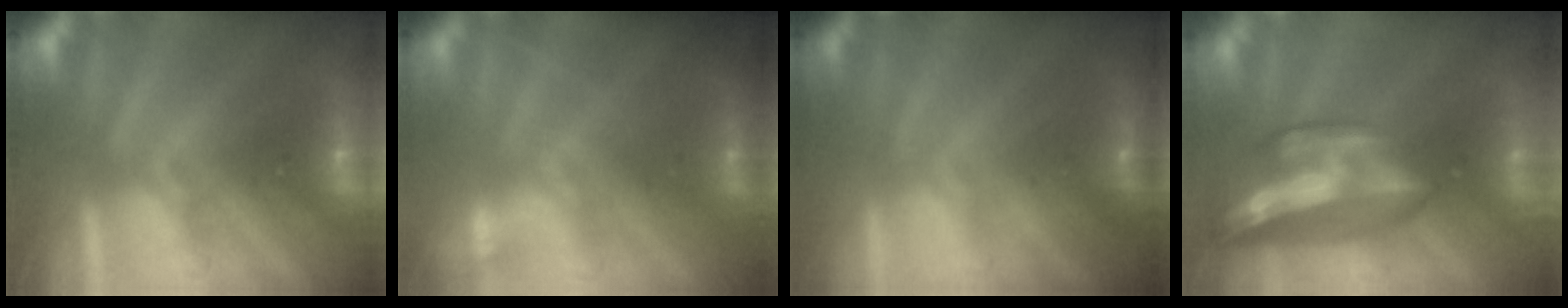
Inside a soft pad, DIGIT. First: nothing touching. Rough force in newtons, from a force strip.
{"total": 2.2}
{"total": 1.1}
{"total": 7.9}